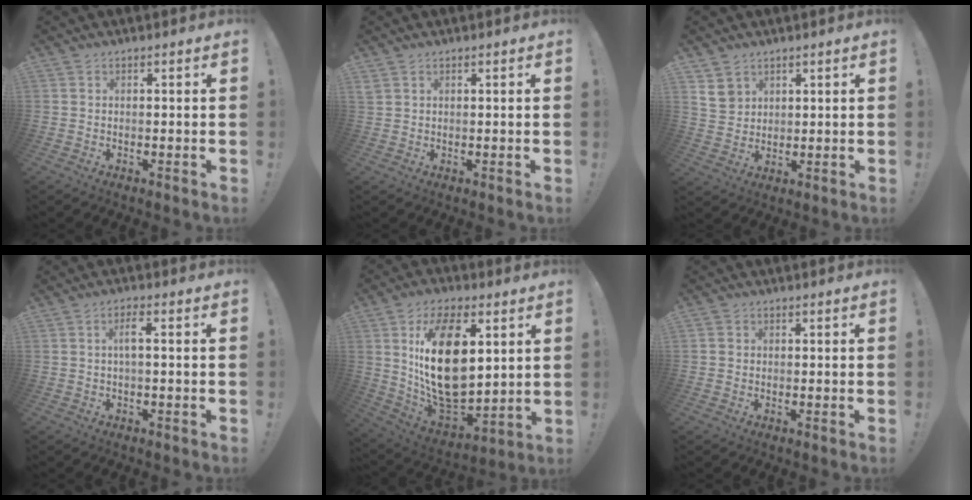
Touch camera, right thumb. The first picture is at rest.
{"total": 1.5, "force": [0.9, 1.0, 0.7], "torque": [-0.017, 0.004, 0.018]}
{"total": 6.3, "force": [3.9, 4.7, 1.4], "torque": [-0.012, -0.025, 0.076]}
{"total": 3.4, "force": [0.2, 0.7, 3.3], "torque": [-0.062, 0.006, -0.003]}
{"total": 23.4, "force": [5.6, 13.2, 18.5], "torque": [-0.347, -0.036, 0.097]}
{"total": 1.6, "force": [0.3, 1.5, 0.4], "torque": [-0.008, 0.004, 0.005]}